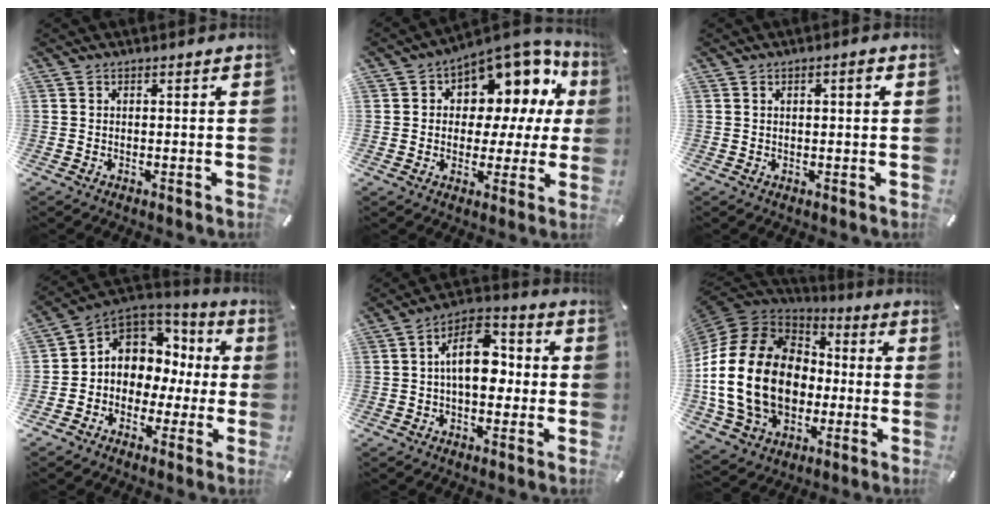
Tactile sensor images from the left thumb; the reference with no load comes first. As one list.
[{"total": 11.1, "force": [6.0, 7.2, 5.9], "torque": [-0.082, -0.069, 0.106]}, {"total": 1.8, "force": [0.5, 0.6, 1.7], "torque": [-0.032, 0.005, 0.007]}, {"total": 7.9, "force": [1.7, 7.5, 2.0], "torque": [-0.055, -0.023, 0.039]}, {"total": 12.2, "force": [0.0, 7.2, 9.9], "torque": [-0.154, 0.004, -0.001]}, {"total": 23.7, "force": [-3.3, 17.5, 15.6], "torque": [-0.355, 0.022, -0.054]}]